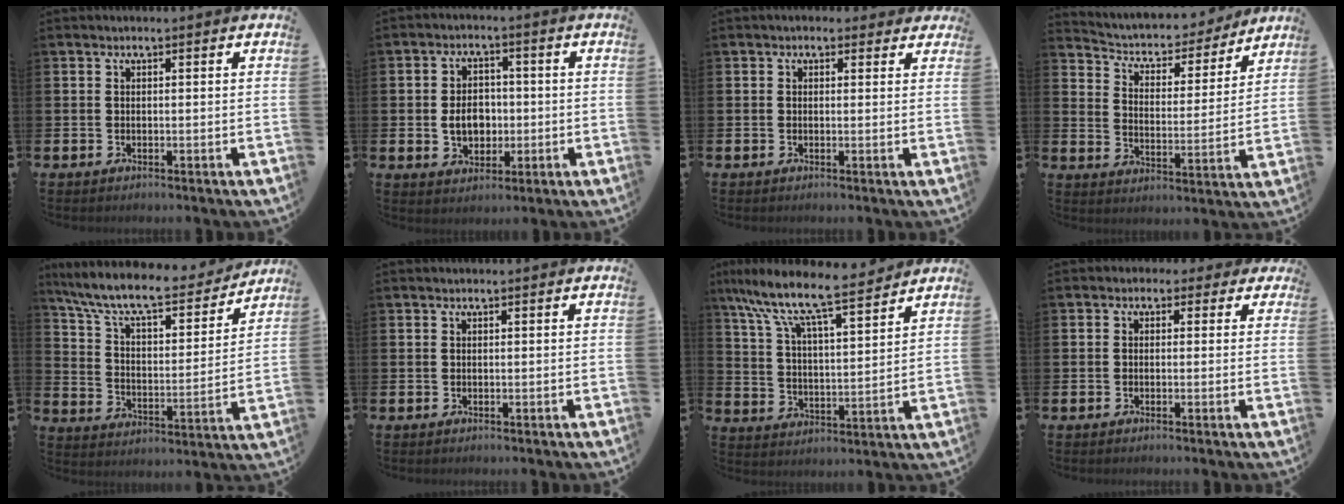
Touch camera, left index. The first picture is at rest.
{"total": 5.0, "force": [-0.5, 3.9, 3.1], "torque": [-0.037, 0.001, -0.019]}
{"total": 1.4, "force": [1.1, 0.9, 0.2], "torque": [0.008, 0.002, 0.016]}
{"total": 5.2, "force": [4.8, 1.7, 0.9], "torque": [-0.048, -0.041, 0.077]}
{"total": 10.0, "force": [8.9, 2.1, 4.0], "torque": [-0.109, -0.061, 0.150]}
{"total": 0.0}
{"total": 9.7, "force": [8.6, 1.4, 4.3], "torque": [-0.115, -0.062, 0.143]}
{"total": 1.2, "force": [0.1, 1.1, 0.2], "torque": [-0.001, 0.006, -0.003]}